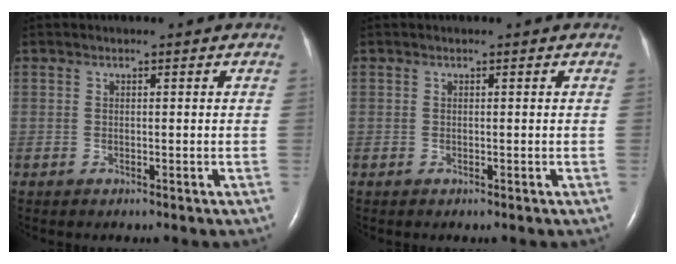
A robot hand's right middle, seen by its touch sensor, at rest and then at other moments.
{"total": 0.0}